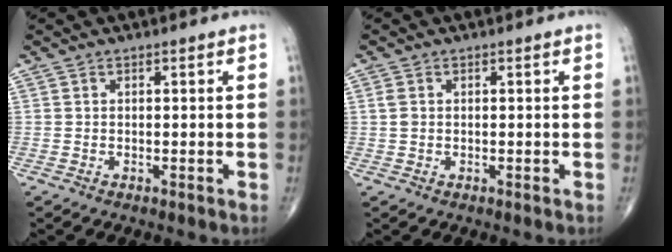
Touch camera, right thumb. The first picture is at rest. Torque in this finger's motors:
{"motor_torque": [0.00, 0.02, 0.20, 0.24, -0.02]}